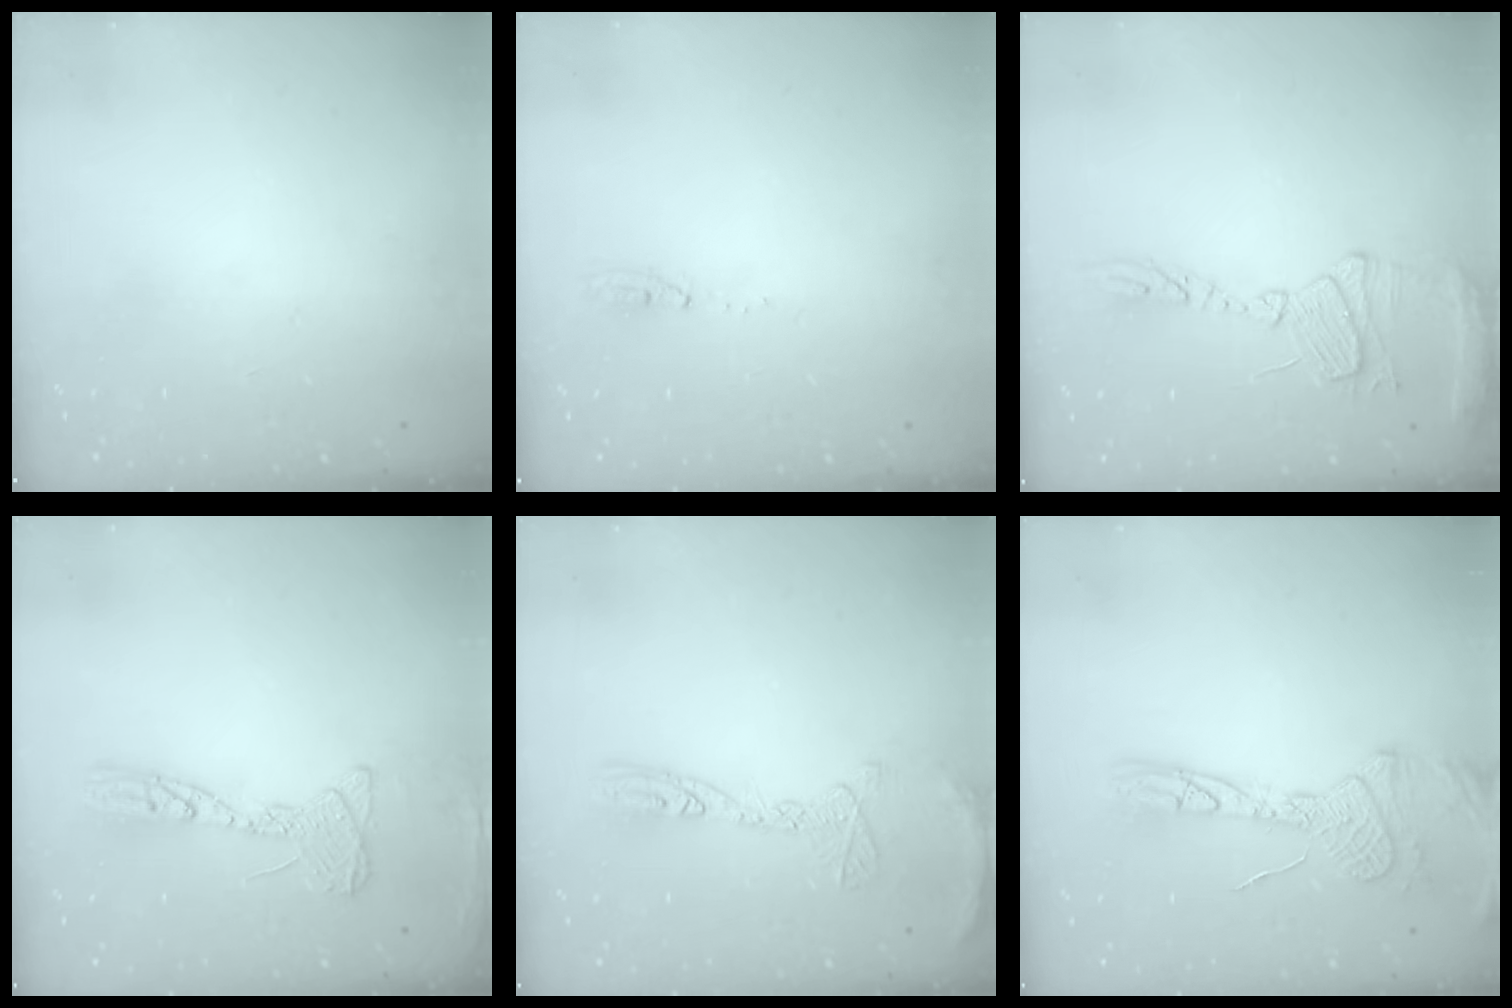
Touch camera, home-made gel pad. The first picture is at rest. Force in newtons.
{"total": 11.2, "press": 5.8, "slide": 9.6}
{"total": 13.4, "press": 13.4, "slide": 1.1}
{"total": 13.8, "press": 13.7, "slide": 1.3}
{"total": 12.9, "press": 12.8, "slide": 1.2}
{"total": 14.2, "press": 14.2, "slide": 1.3}